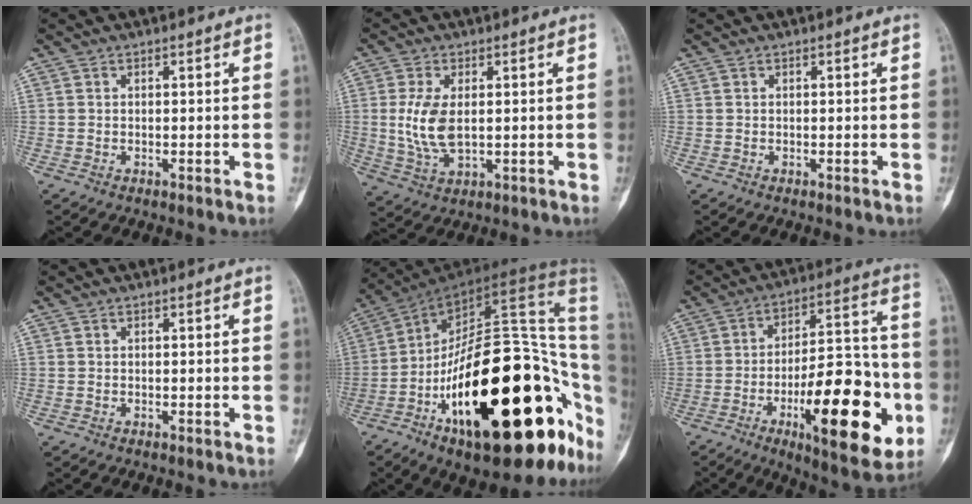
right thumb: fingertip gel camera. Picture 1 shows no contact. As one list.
[{"total": 8.2, "force": [0.6, 4.2, 7.0], "torque": [-0.151, -0.009, 0.019]}, {"total": 0.0}, {"total": 0.0}, {"total": 40.3, "force": [-10.3, 16.0, 35.5], "torque": [-0.436, 0.076, -0.152]}, {"total": 25.2, "force": [-8.2, 9.0, 22.0], "torque": [-0.296, 0.024, -0.113]}]